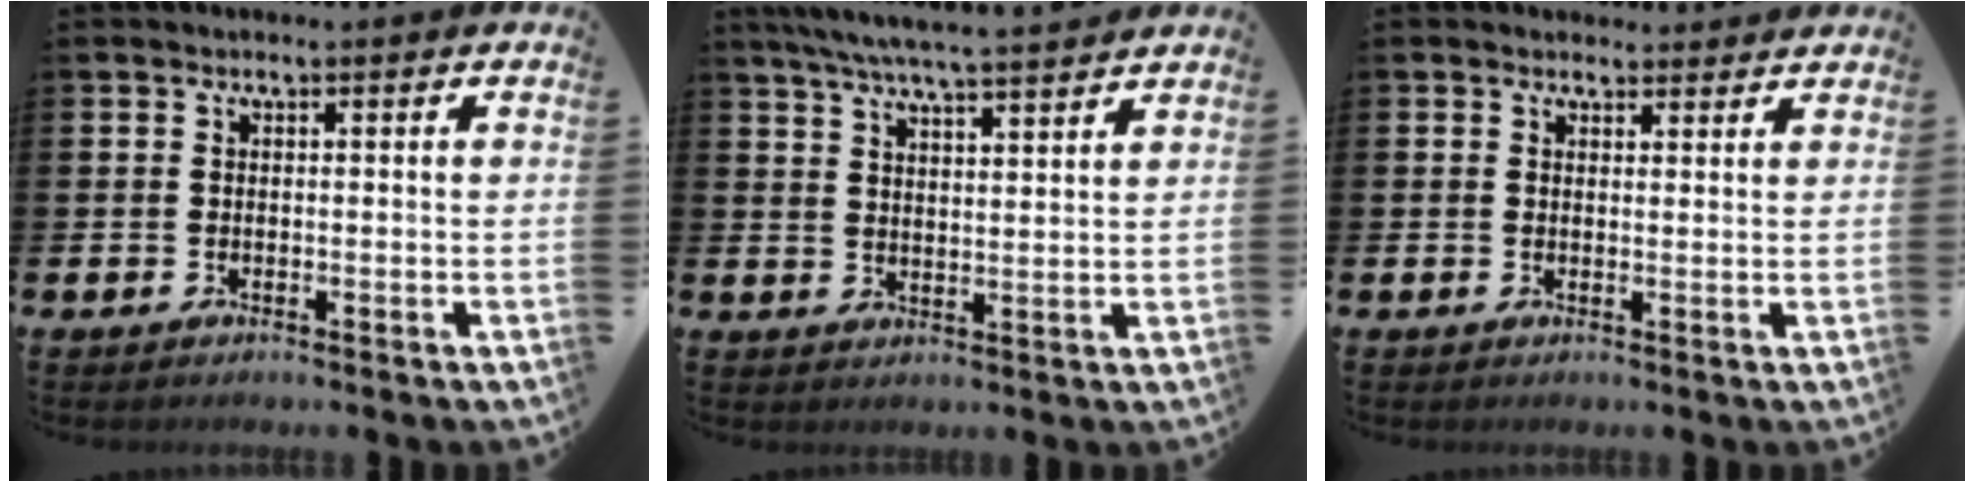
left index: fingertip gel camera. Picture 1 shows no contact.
{"total": 6.4, "force": [6.1, 0.1, 2.0], "torque": [-0.054, -0.029, 0.108]}
{"total": 1.3, "force": [1.2, 0.6, 0.0], "torque": [0.010, 0.000, 0.020]}